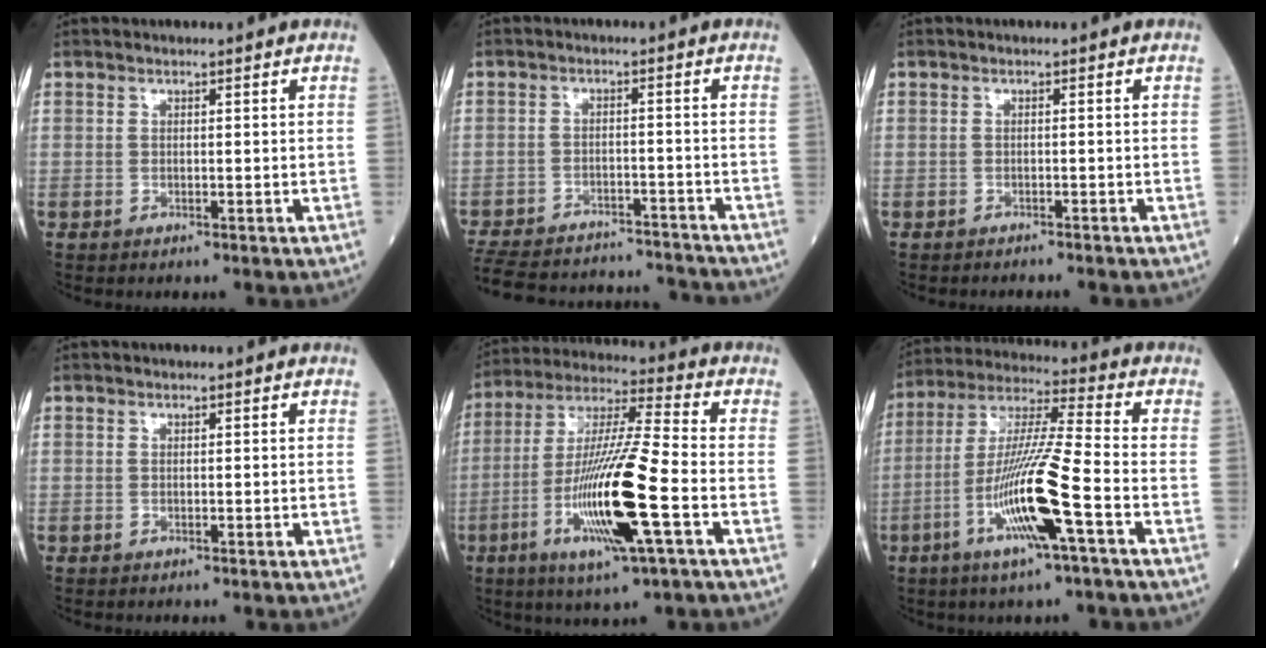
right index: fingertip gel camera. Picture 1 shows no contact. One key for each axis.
{"total": 19.6, "fx": -18.2, "fy": 4.6, "fz": 5.5, "tx": -0.144, "ty": -0.006, "tz": -0.254}
{"total": 1.5, "fx": -1.5, "fy": 0.2, "fz": 0.2, "tx": -0.004, "ty": -0.001, "tz": -0.018}
{"total": 0.0}
{"total": 17.6, "fx": -5.3, "fy": 0.8, "fz": 16.8, "tx": -0.335, "ty": -0.016, "tz": -0.098}
{"total": 14.8, "fx": -5.4, "fy": -0.1, "fz": 13.8, "tx": -0.278, "ty": -0.009, "tz": -0.106}